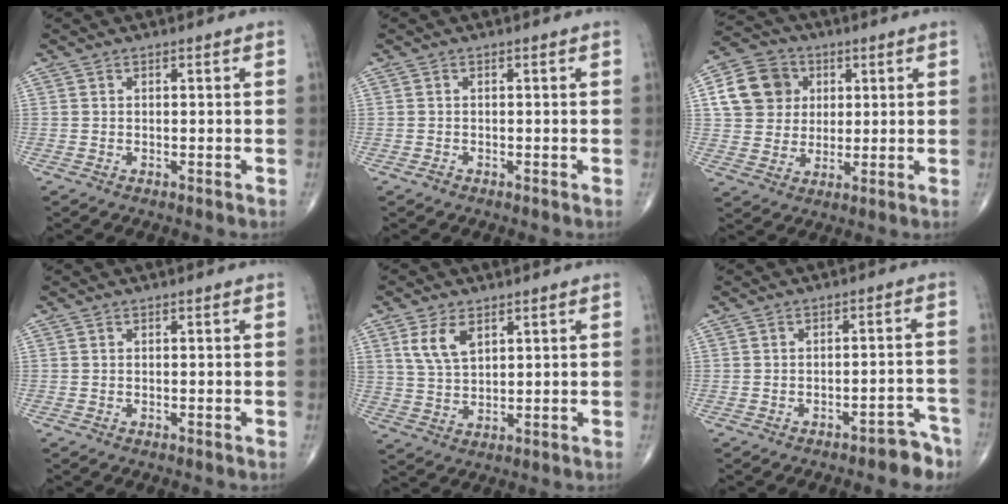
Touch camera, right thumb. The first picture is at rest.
{"total": 0.6, "force": [-0.4, 0.4, 0.2], "torque": [-0.004, 0.000, -0.011]}
{"total": 11.6, "force": [2.9, 10.2, 4.8], "torque": [-0.068, 0.000, 0.047]}
{"total": 0.0}
{"total": 6.4, "force": [3.1, 3.5, 4.4], "torque": [-0.079, -0.013, 0.067]}
{"total": 5.8, "force": [-4.5, 2.3, 2.7], "torque": [-0.015, 0.048, -0.055]}